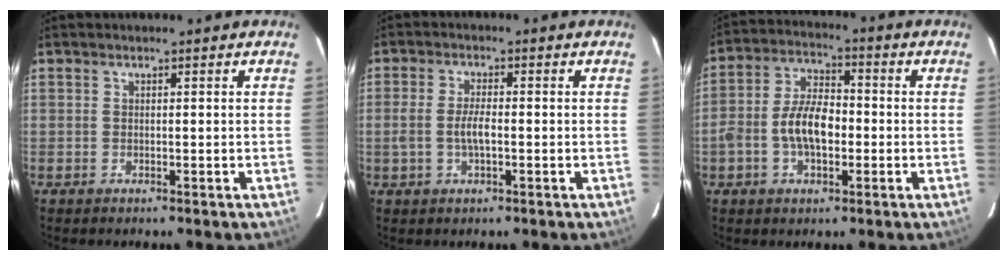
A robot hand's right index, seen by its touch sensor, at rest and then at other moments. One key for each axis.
{"total": 4.0, "fx": -0.8, "fy": 1.3, "fz": 3.7, "tx": -0.075, "ty": 0.001, "tz": -0.016}
{"total": 9.0, "fx": -1.9, "fy": 4.8, "fz": 7.3, "tx": -0.146, "ty": 0.015, "tz": -0.035}